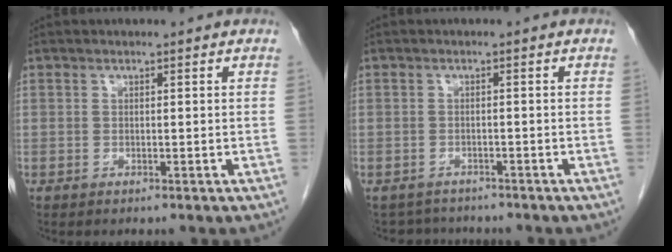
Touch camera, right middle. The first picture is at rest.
{"total": 3.8, "force": [-3.6, 1.2, -0.2], "torque": [0.000, -0.002, -0.053]}